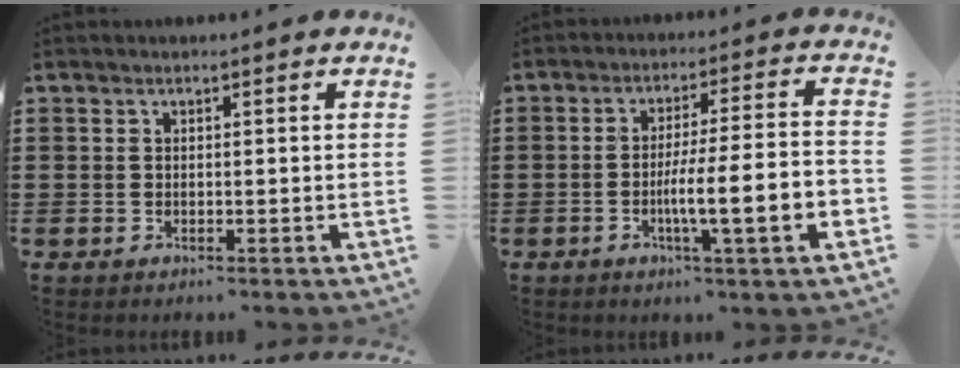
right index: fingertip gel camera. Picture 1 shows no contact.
{"total": 8.5, "force": [-3.0, 0.2, 7.9], "torque": [-0.132, -0.006, -0.056]}